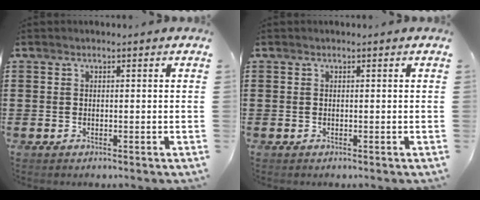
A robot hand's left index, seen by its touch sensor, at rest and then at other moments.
{"total": 0.0}